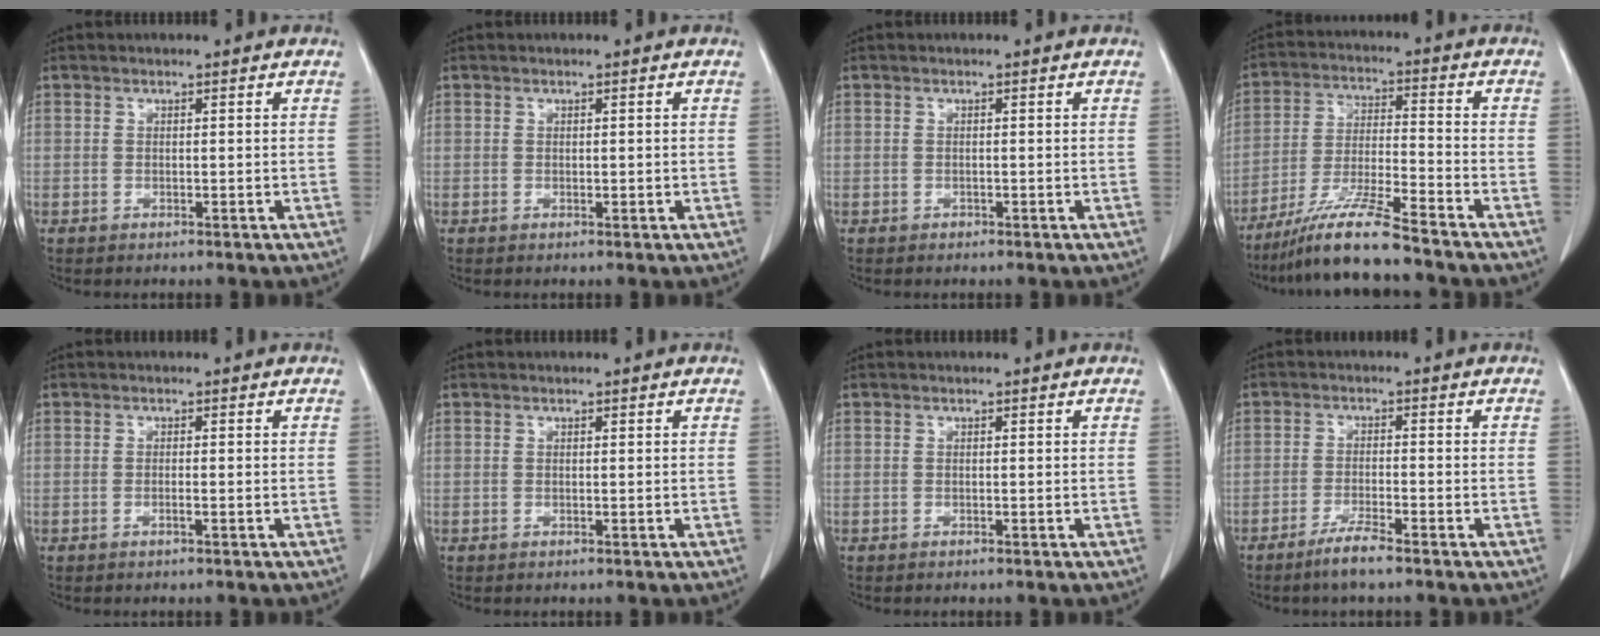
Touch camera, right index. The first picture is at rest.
{"total": 0.6, "force": [0.0, 0.3, 0.5], "torque": [-0.006, -0.001, 0.003]}
{"total": 0.0}
{"total": 11.2, "force": [-9.1, -0.4, 6.5], "torque": [-0.125, -0.023, -0.169]}
{"total": 0.7, "force": [-0.3, 0.0, 0.7], "torque": [-0.014, 0.000, -0.005]}
{"total": 0.0}
{"total": 0.0}
{"total": 3.8, "force": [-2.9, -0.1, 2.5], "torque": [-0.051, -0.007, -0.057]}